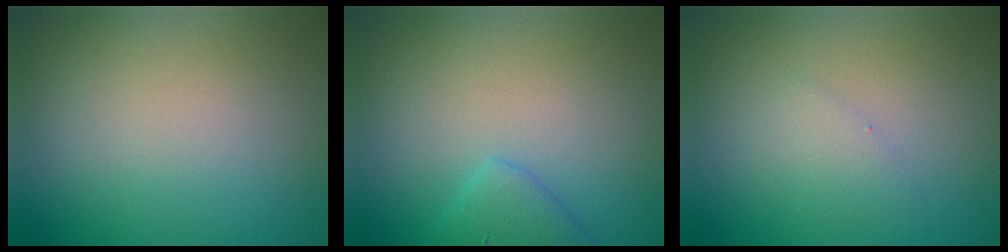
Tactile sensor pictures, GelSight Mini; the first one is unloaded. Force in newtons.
{"total": 2.2, "press": 2.2, "slide": 0.2}
{"total": 1.4, "press": 1.4, "slide": 0.1}